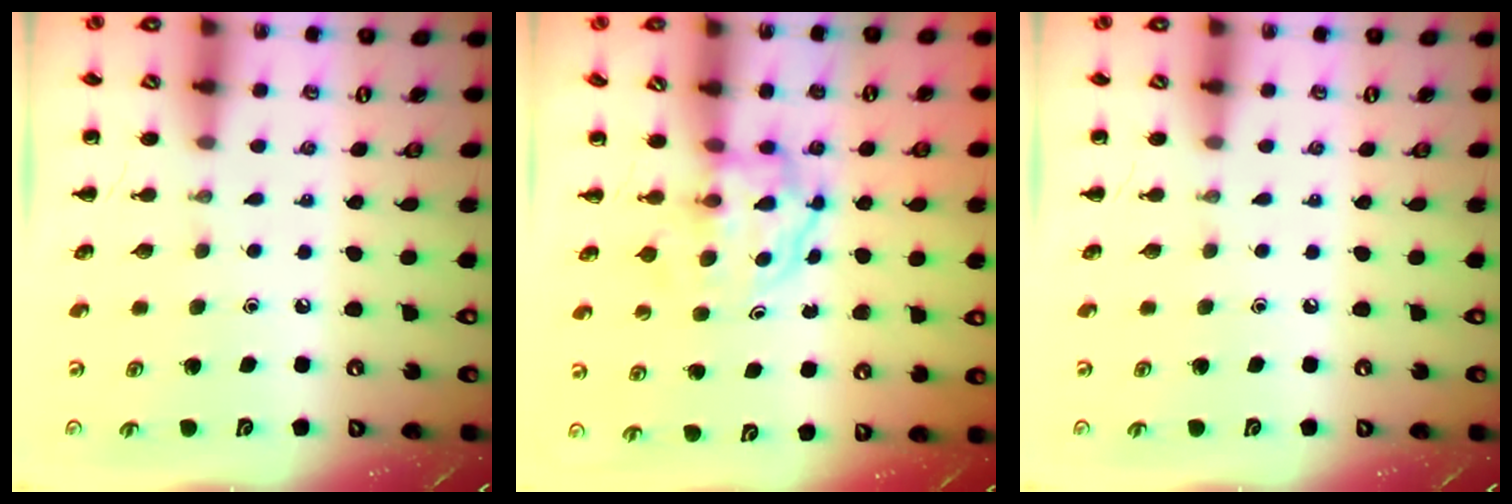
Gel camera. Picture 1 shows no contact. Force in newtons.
{"total": 3.6, "press": 3.6, "slide": 0.4}
{"total": 0.0}